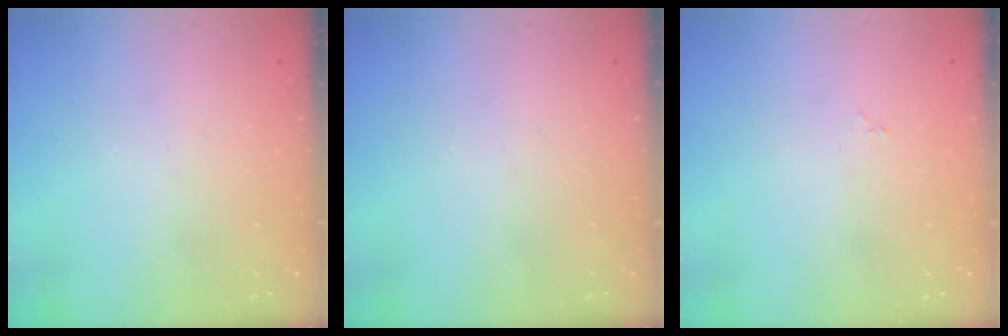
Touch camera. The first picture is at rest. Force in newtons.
{"total": 0.0}
{"total": 1.9, "press": 1.9, "slide": 0.3}